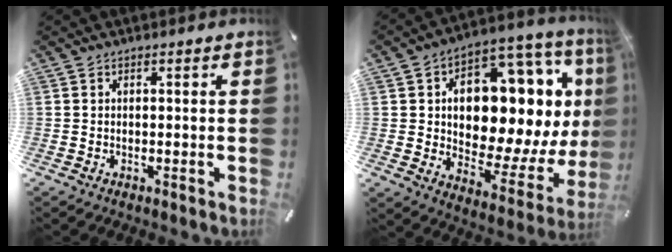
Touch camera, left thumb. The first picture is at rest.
{"total": 19.7, "force": [5.2, 11.9, 14.8], "torque": [-0.214, -0.055, 0.085]}